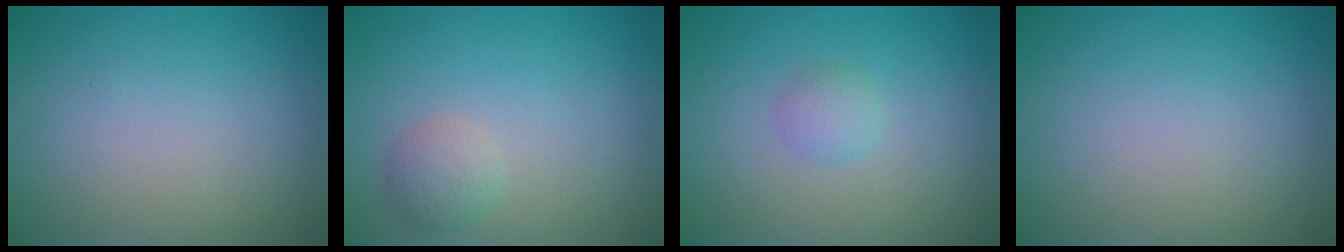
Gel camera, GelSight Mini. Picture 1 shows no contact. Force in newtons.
{"total": 2.0, "press": 2.0, "slide": 0.1}
{"total": 1.4, "press": 1.4, "slide": 0.0}
{"total": 0.0}